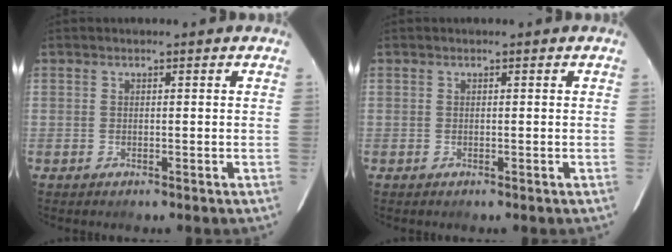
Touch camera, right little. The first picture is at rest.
{"total": 0.0}